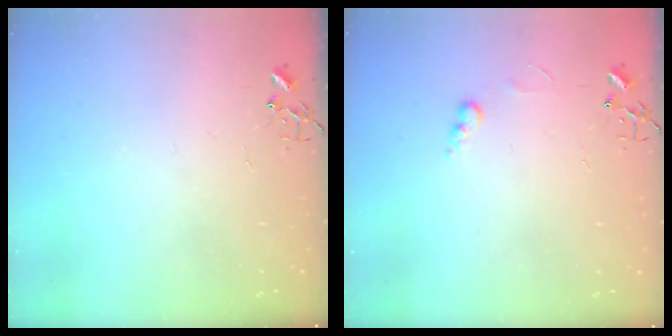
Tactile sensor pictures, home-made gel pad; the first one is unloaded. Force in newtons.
{"total": 5.2, "press": 5.1, "slide": 0.6}